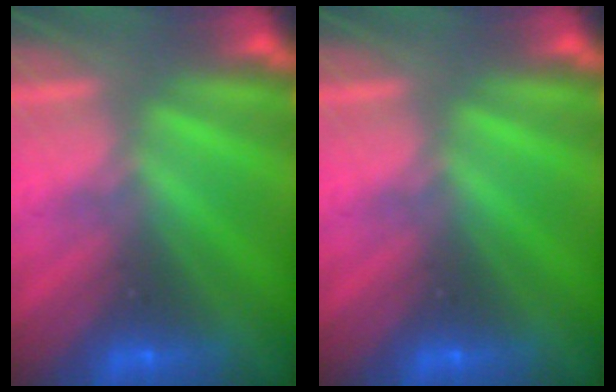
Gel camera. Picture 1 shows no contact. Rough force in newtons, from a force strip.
{"total": 0.0}